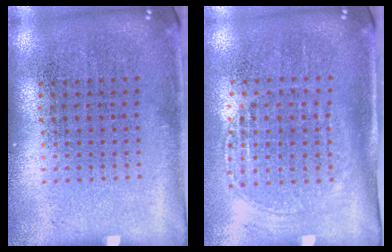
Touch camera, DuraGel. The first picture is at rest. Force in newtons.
{"total": 1.4, "press": 1.2, "slide": 0.8}